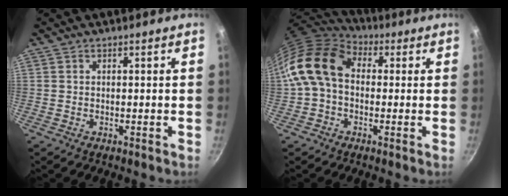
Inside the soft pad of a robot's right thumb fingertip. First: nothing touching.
{"total": 14.3, "force": [1.3, 10.3, 9.8], "torque": [-0.166, 0.029, 0.003]}